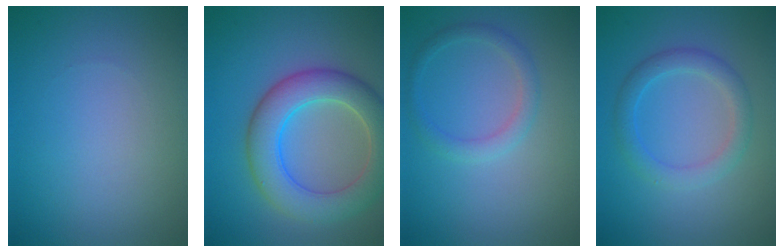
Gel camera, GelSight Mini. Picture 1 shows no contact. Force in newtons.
{"total": 6.9, "press": 6.9, "slide": 0.5}
{"total": 1.9, "press": 1.9, "slide": 0.1}
{"total": 2.7, "press": 2.7, "slide": 0.1}